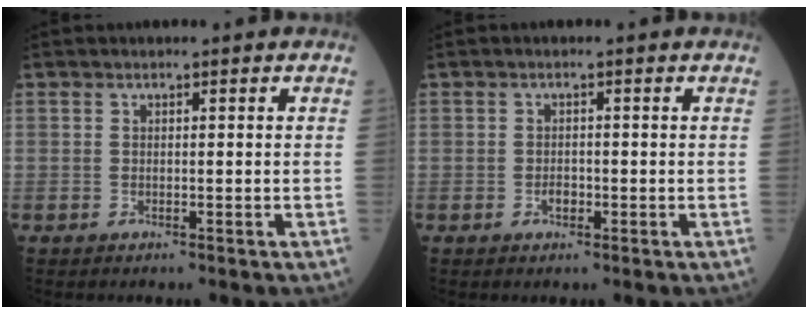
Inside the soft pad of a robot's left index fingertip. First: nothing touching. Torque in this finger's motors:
{"motor_torque": [0.10, 0.02, 0.01, 0.00]}